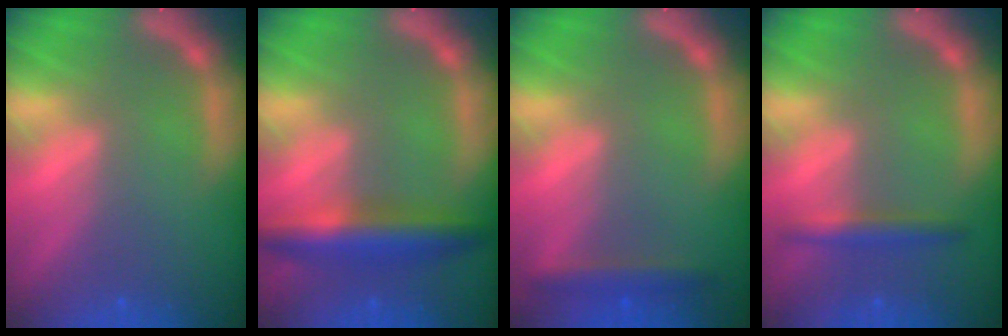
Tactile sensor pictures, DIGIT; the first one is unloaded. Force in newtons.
{"total": 5.5}
{"total": 2.4}
{"total": 2.4}